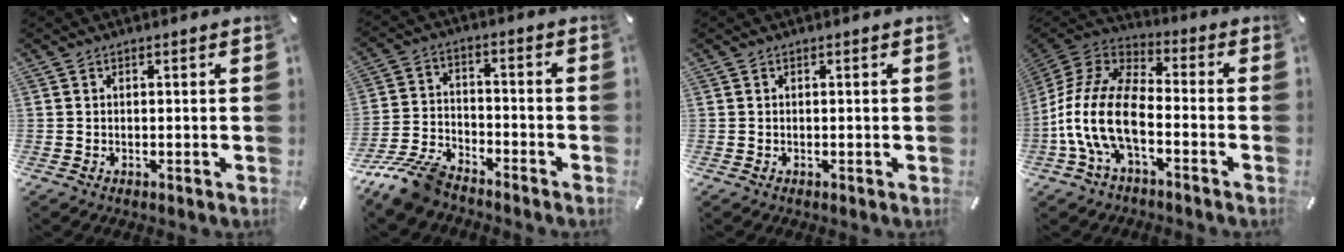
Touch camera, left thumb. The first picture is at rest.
{"total": 10.7, "force": [-8.9, 3.8, 4.5], "torque": [-0.092, 0.041, -0.170]}
{"total": 0.0}
{"total": 16.0, "force": [-7.0, 8.2, 11.8], "torque": [-0.257, 0.017, -0.130]}